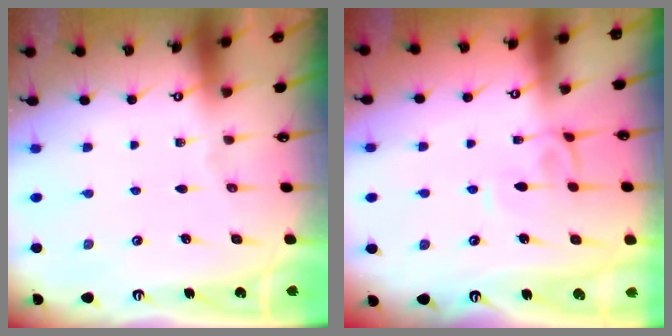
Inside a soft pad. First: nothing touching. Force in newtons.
{"total": 2.9, "press": 2.9, "slide": 0.2}